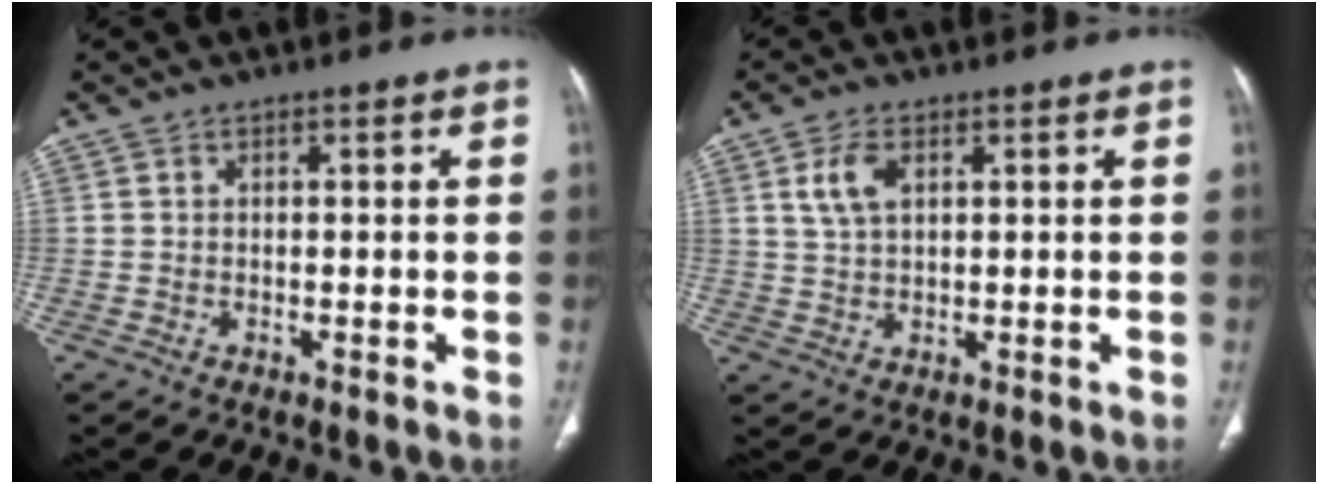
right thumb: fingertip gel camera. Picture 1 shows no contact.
{"total": 5.3, "force": [1.9, 3.0, 3.9], "torque": [-0.076, -0.002, 0.041]}